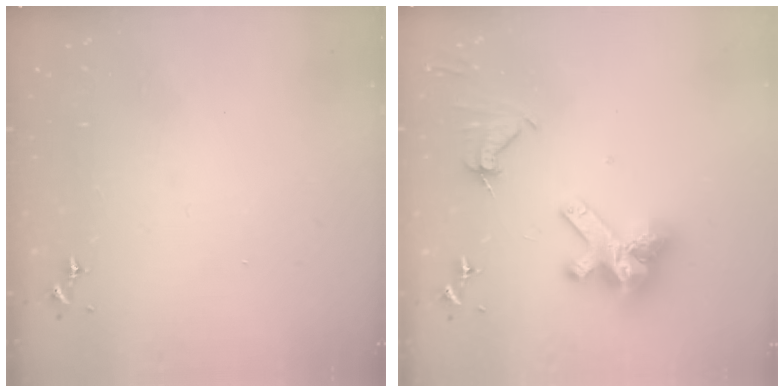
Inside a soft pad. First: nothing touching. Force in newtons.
{"total": 13.3, "press": 13.2, "slide": 1.5}